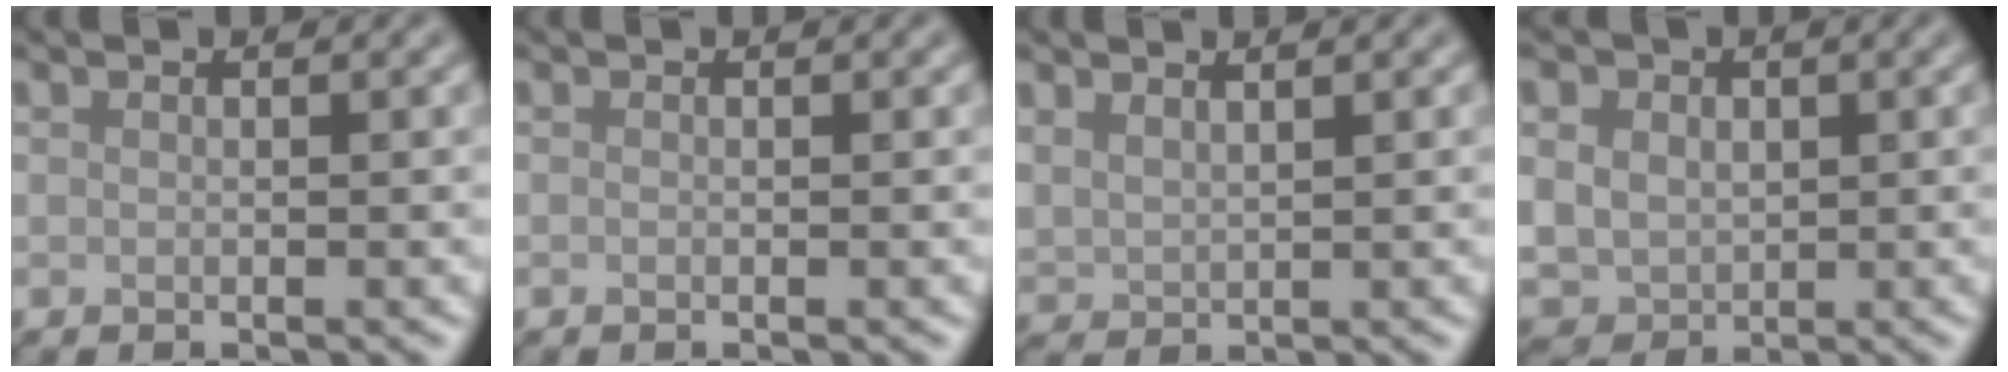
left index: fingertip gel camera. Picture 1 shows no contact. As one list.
[{"total": 0.0}, {"total": 1.6, "force": [1.5, 0.4, 0.5], "torque": [-0.014, 0.004, 0.033]}, {"total": 6.7, "force": [1.4, 5.6, 3.4], "torque": [-0.066, 0.019, 0.011]}]